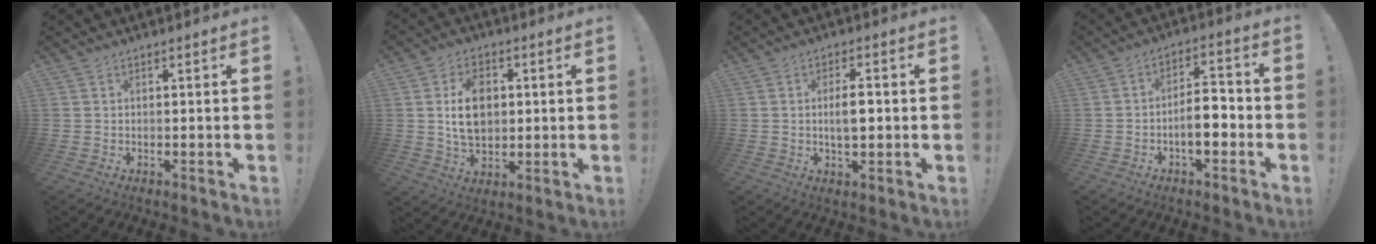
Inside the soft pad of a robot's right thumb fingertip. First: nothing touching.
{"total": 11.8, "force": [1.5, 8.5, 8.1], "torque": [-0.119, 0.005, 0.026]}
{"total": 5.7, "force": [-0.1, 2.6, 5.1], "torque": [-0.081, 0.001, -0.008]}
{"total": 9.0, "force": [-3.1, 4.0, 7.5], "torque": [-0.122, 0.020, -0.053]}